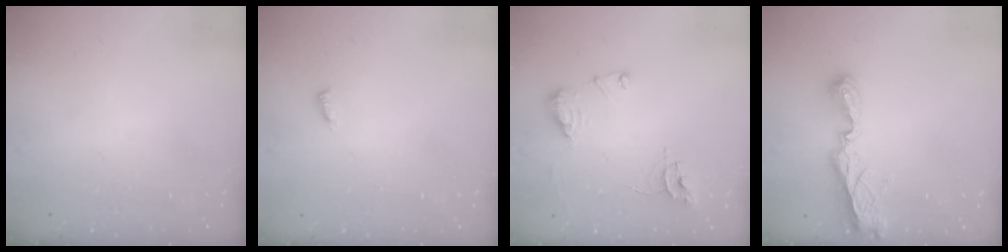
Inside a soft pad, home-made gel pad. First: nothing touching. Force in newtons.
{"total": 3.4, "press": 3.4, "slide": 0.3}
{"total": 12.1, "press": 12.0, "slide": 1.2}
{"total": 8.5, "press": 8.5, "slide": 0.8}